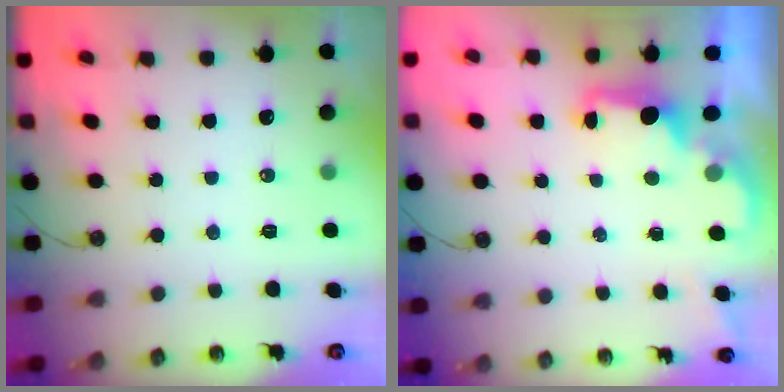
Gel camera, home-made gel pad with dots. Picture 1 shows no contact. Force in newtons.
{"total": 2.2, "press": 2.1, "slide": 0.7}